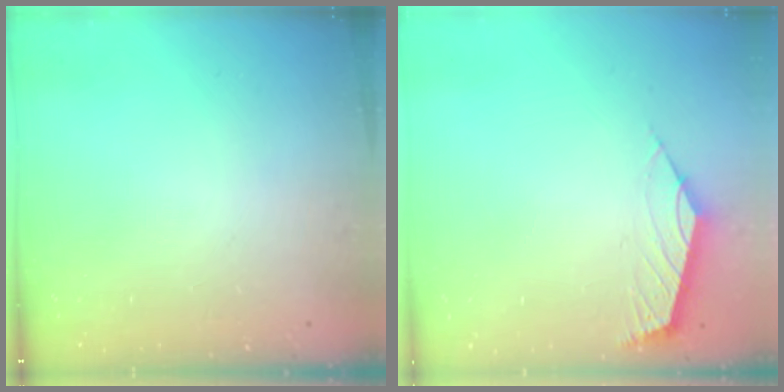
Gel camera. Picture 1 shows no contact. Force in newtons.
{"total": 2.5, "press": 2.5, "slide": 0.6}